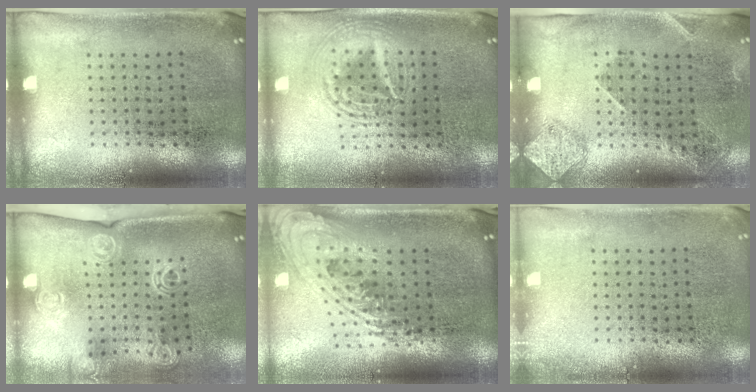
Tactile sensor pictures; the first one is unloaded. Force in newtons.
{"total": 2.7, "press": 2.7, "slide": 0.2}
{"total": 1.8, "press": 1.2, "slide": 1.3}
{"total": 2.0, "press": 1.6, "slide": 1.3}
{"total": 2.4, "press": 1.7, "slide": 1.7}
{"total": 0.7, "press": 0.7, "slide": 0.1}